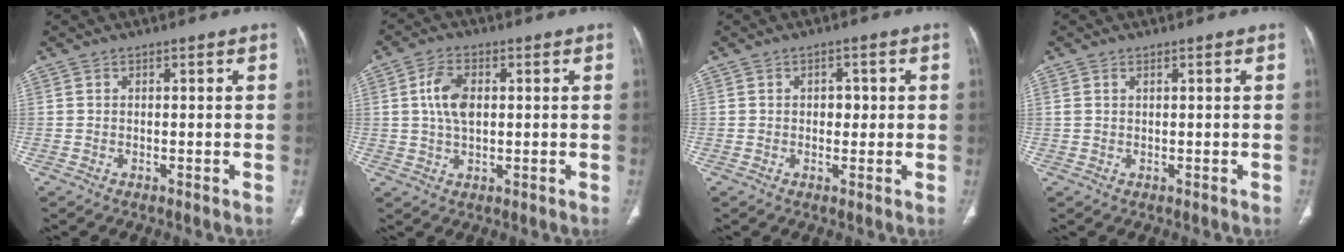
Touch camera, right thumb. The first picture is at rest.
{"total": 6.5, "force": [1.1, 3.7, 5.2], "torque": [-0.103, 0.002, 0.019]}
{"total": 2.7, "force": [0.3, 1.9, 1.9], "torque": [-0.012, 0.003, 0.002]}
{"total": 1.0, "force": [0.6, 0.5, 0.7], "torque": [-0.020, 0.009, 0.017]}